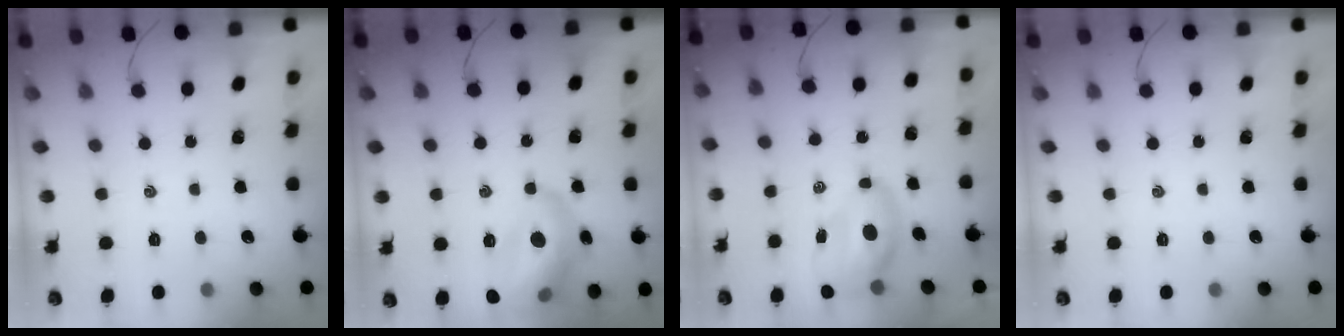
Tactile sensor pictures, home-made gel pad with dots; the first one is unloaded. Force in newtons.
{"total": 16.8, "press": 16.6, "slide": 2.4}
{"total": 7.6, "press": 7.3, "slide": 2.1}
{"total": 0.0}